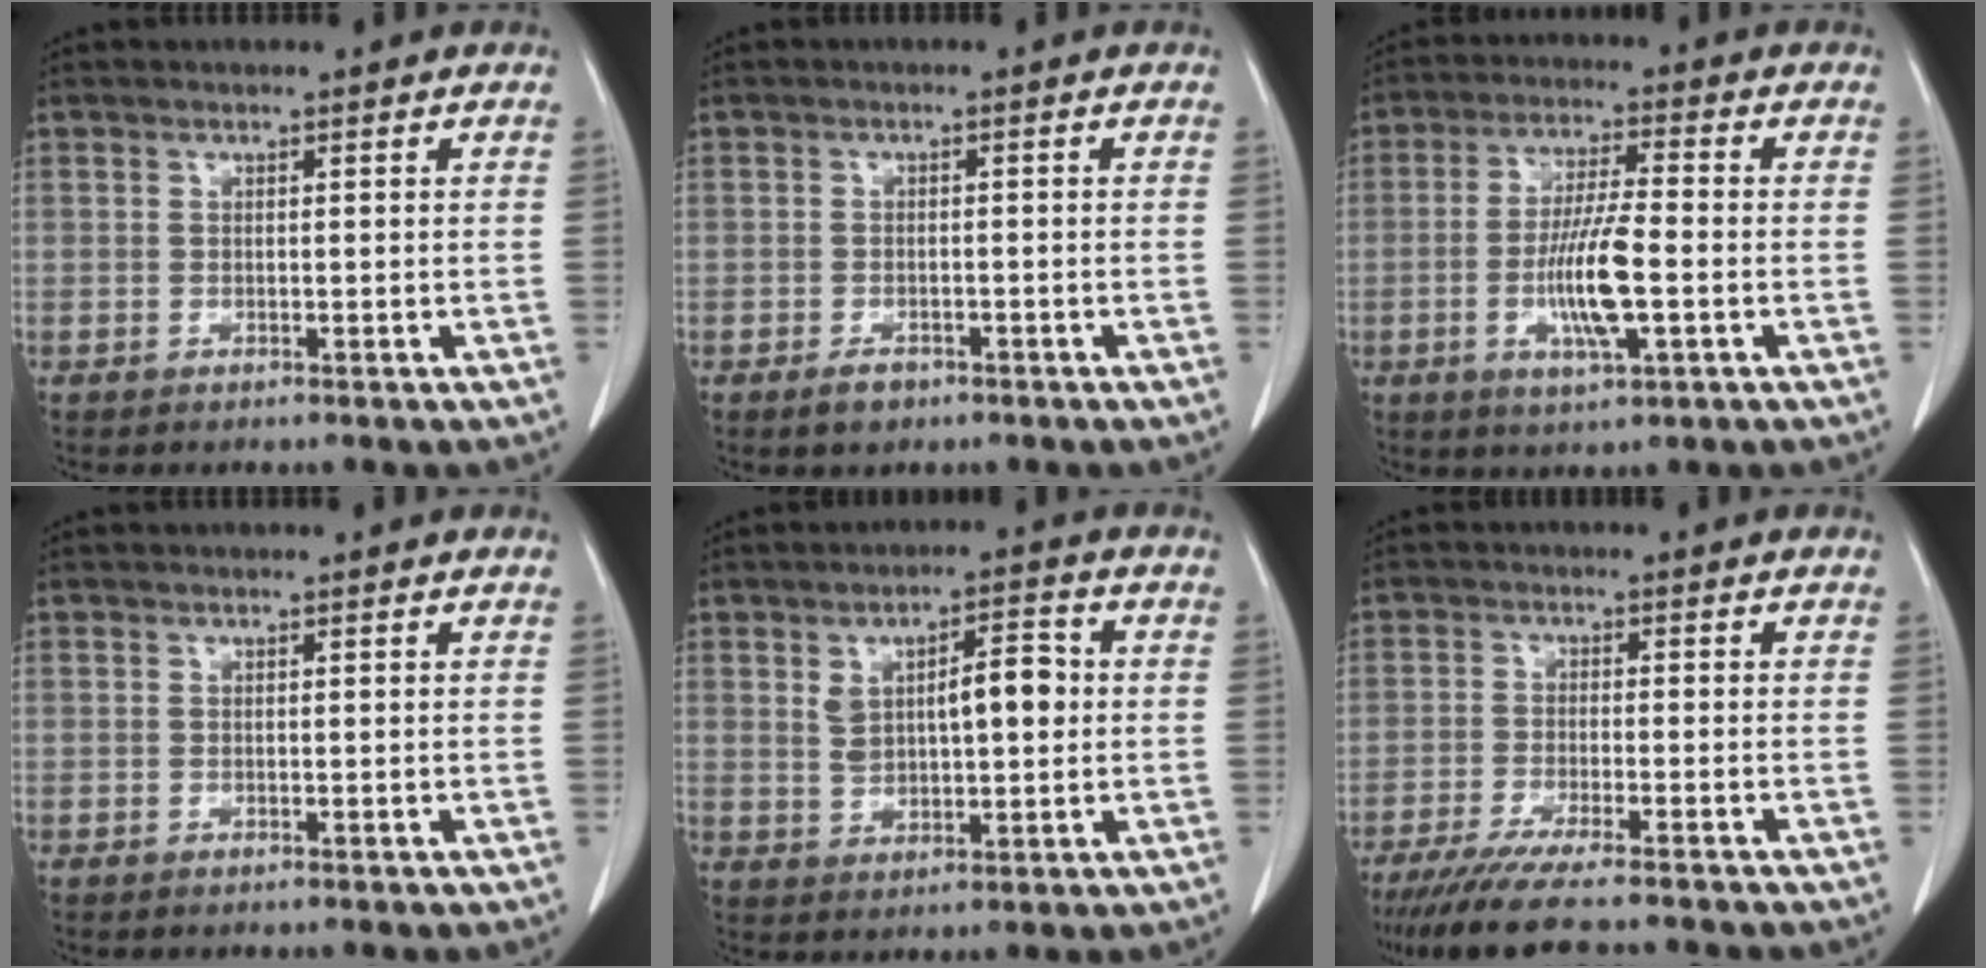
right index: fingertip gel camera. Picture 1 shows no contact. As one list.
[{"total": 2.5, "force": [-1.7, 1.5, 1.1], "torque": [-0.018, 0.002, -0.019]}, {"total": 9.7, "force": [-2.3, 1.3, 9.4], "torque": [-0.180, -0.007, -0.042]}, {"total": 0.0}, {"total": 8.2, "force": [1.4, 3.1, 7.4], "torque": [-0.123, 0.020, 0.031]}, {"total": 11.4, "force": [-9.5, 0.5, 6.1], "torque": [-0.090, -0.029, -0.151]}]